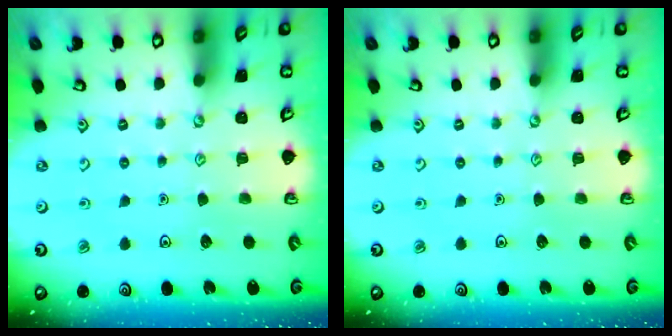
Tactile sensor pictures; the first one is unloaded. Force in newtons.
{"total": 0.0}